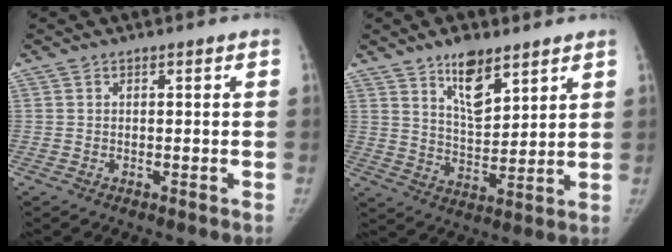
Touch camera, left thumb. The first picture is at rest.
{"total": 9.8, "force": [6.4, 4.1, 6.2], "torque": [-0.083, -0.047, 0.114]}